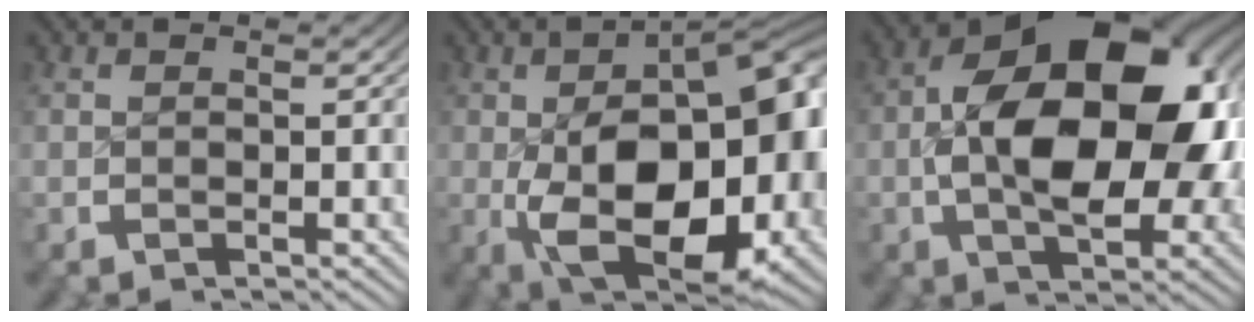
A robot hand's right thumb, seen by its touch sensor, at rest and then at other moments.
{"total": 19.6, "force": [-2.4, 11.5, 15.7], "torque": [-0.257, -0.073, 0.000]}
{"total": 19.2, "force": [0.7, 11.2, 15.6], "torque": [-0.242, -0.022, 0.020]}